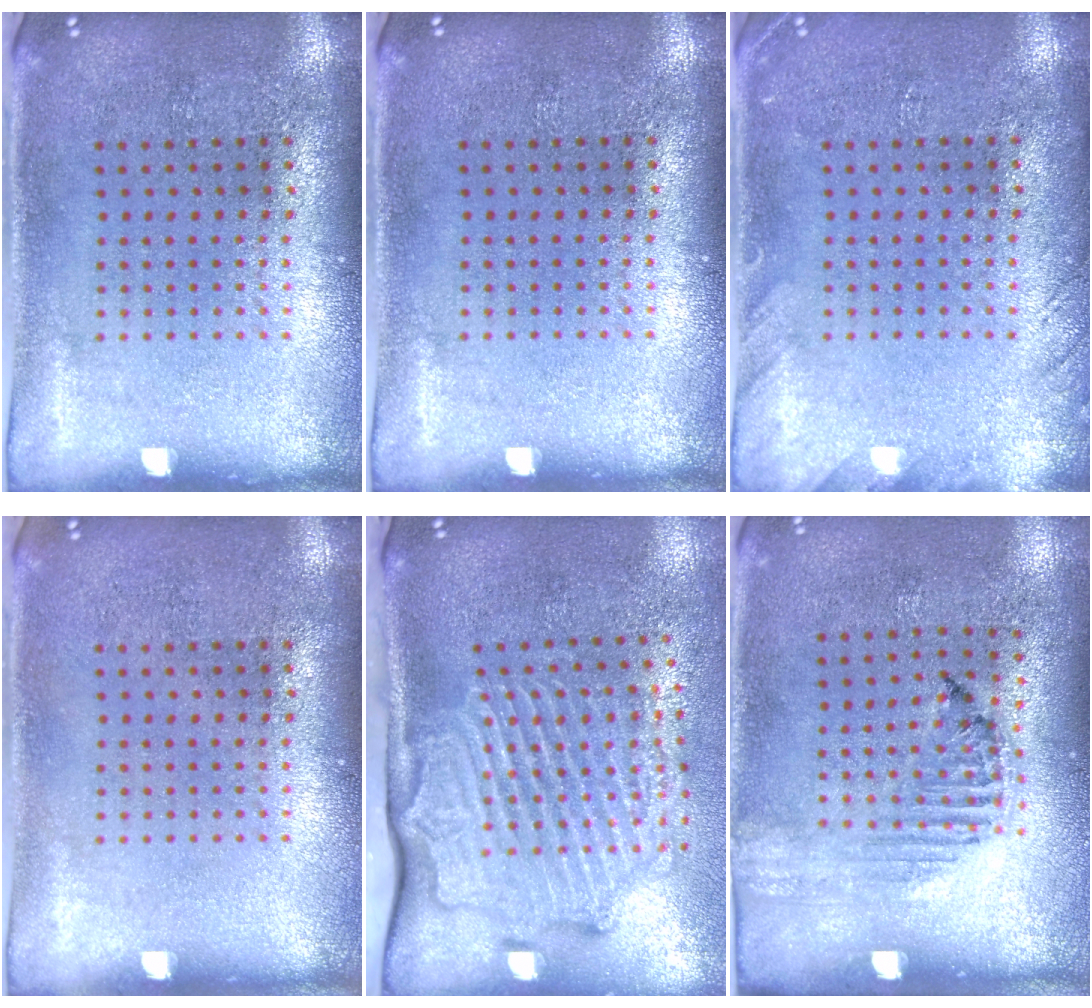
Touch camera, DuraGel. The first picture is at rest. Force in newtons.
{"total": 0.0}
{"total": 1.5, "press": 1.5, "slide": 0.2}
{"total": 0.0}
{"total": 3.1, "press": 2.3, "slide": 2.0}
{"total": 1.2, "press": 1.2, "slide": 0.2}